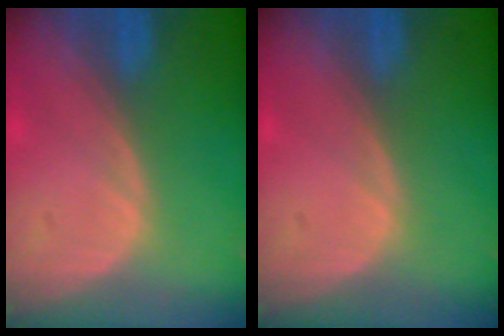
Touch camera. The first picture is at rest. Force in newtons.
{"total": 0.0}